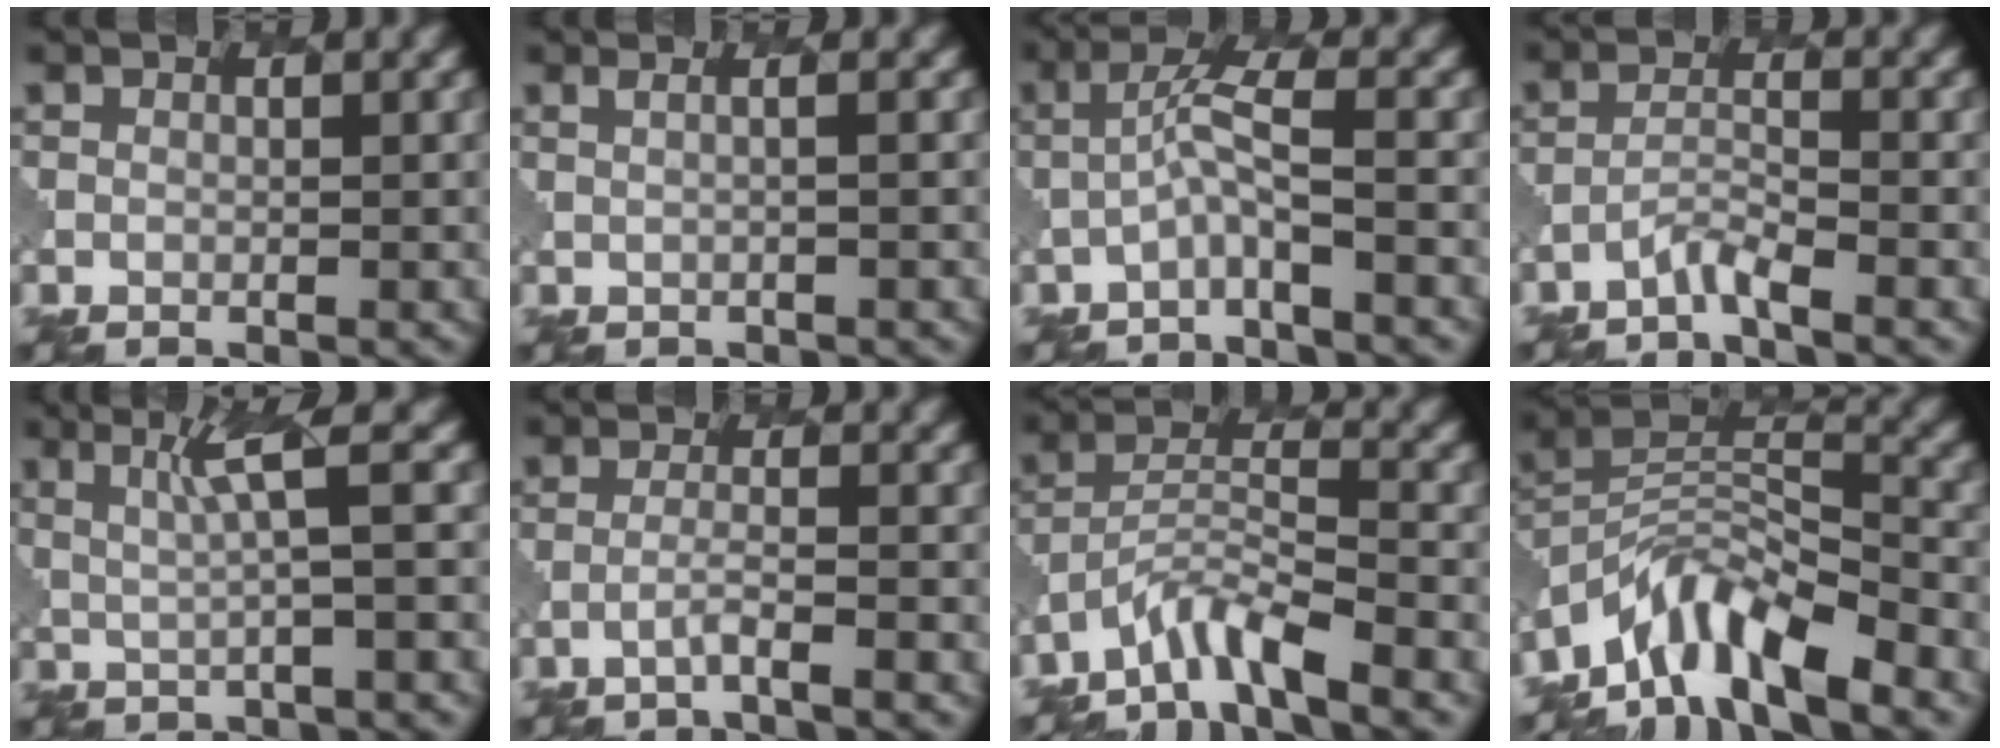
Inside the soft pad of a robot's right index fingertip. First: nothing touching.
{"total": 2.1, "force": [0.7, 1.0, 1.7], "torque": [-0.013, -0.006, -0.002]}
{"total": 2.6, "force": [-1.1, 0.2, 2.3], "torque": [-0.049, 0.011, -0.029]}
{"total": 1.9, "force": [-1.8, 0.0, 0.7], "torque": [-0.015, 0.003, -0.043]}
{"total": 3.6, "force": [1.1, 0.3, 3.4], "torque": [-0.063, 0.005, 0.027]}
{"total": 1.7, "force": [-1.0, 0.1, 1.4], "torque": [-0.019, 0.006, -0.029]}
{"total": 4.4, "force": [-3.8, 0.6, 2.3], "torque": [-0.043, 0.002, -0.078]}
{"total": 7.6, "force": [-6.2, 2.2, 3.9], "torque": [-0.060, -0.002, -0.124]}